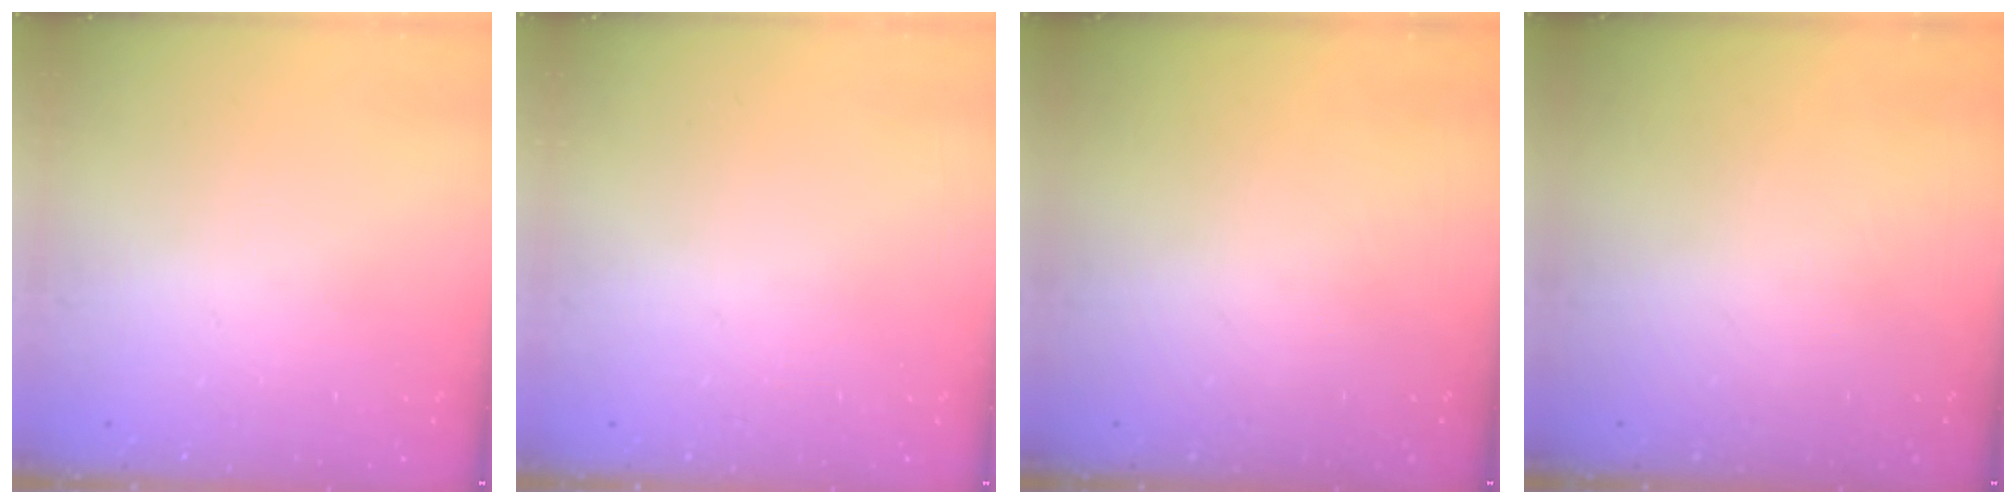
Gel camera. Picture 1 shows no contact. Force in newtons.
{"total": 0.0}
{"total": 0.0}
{"total": 0.0}